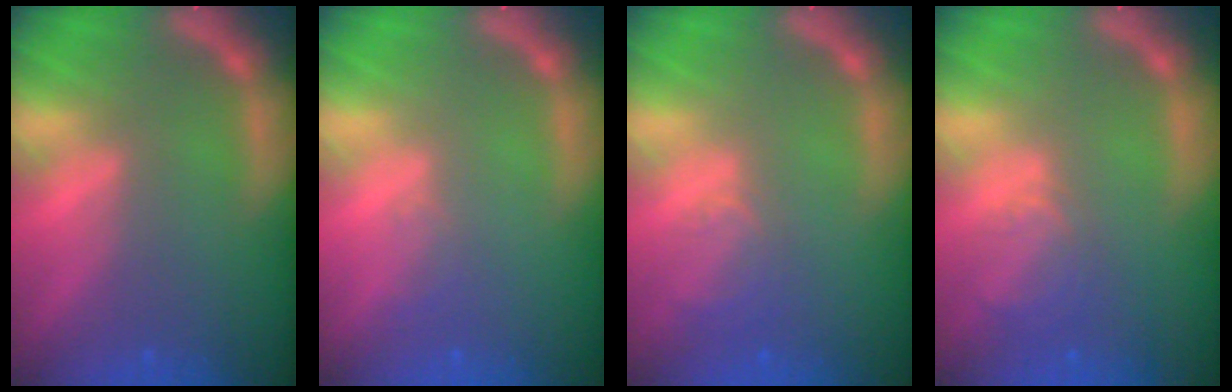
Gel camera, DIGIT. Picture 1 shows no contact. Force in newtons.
{"total": 1.0}
{"total": 2.5}
{"total": 2.9}